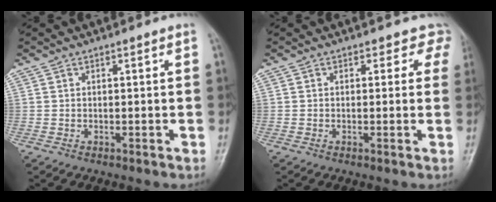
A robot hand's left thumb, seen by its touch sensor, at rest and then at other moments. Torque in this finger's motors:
{"motor_torque": [-0.04, 0.15, -0.02, -0.08, 0.01]}